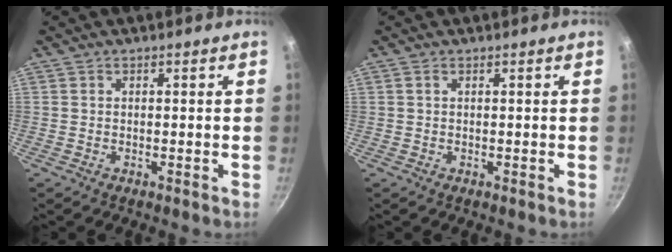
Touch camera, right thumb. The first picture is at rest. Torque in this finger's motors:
{"motor_torque": [0.04, -0.08, -0.29, 0.25, -0.07]}